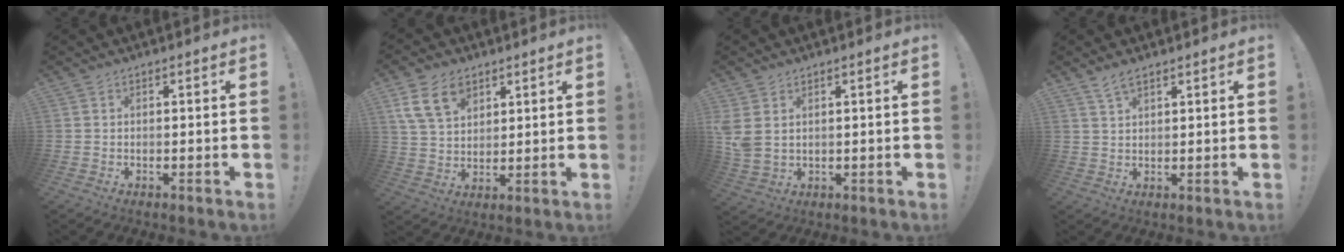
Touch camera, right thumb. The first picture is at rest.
{"total": 11.7, "force": [6.4, 7.8, 5.9], "torque": [-0.104, -0.016, 0.126]}
{"total": 4.9, "force": [2.1, 3.0, 3.3], "torque": [-0.069, -0.013, 0.040]}
{"total": 3.6, "force": [2.7, 1.2, 2.0], "torque": [-0.030, -0.016, 0.048]}